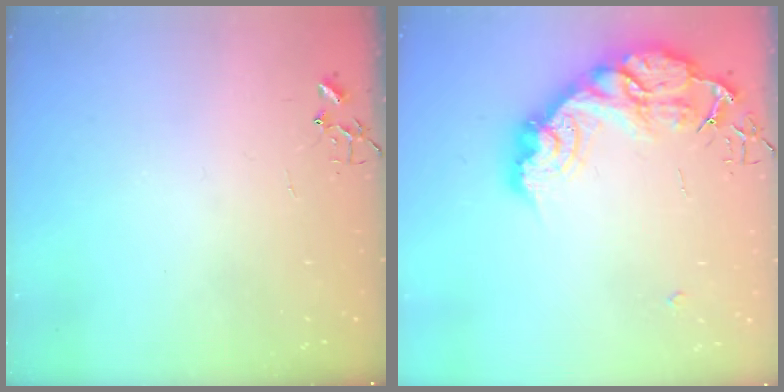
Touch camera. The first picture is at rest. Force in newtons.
{"total": 25.5, "press": 25.4, "slide": 2.1}